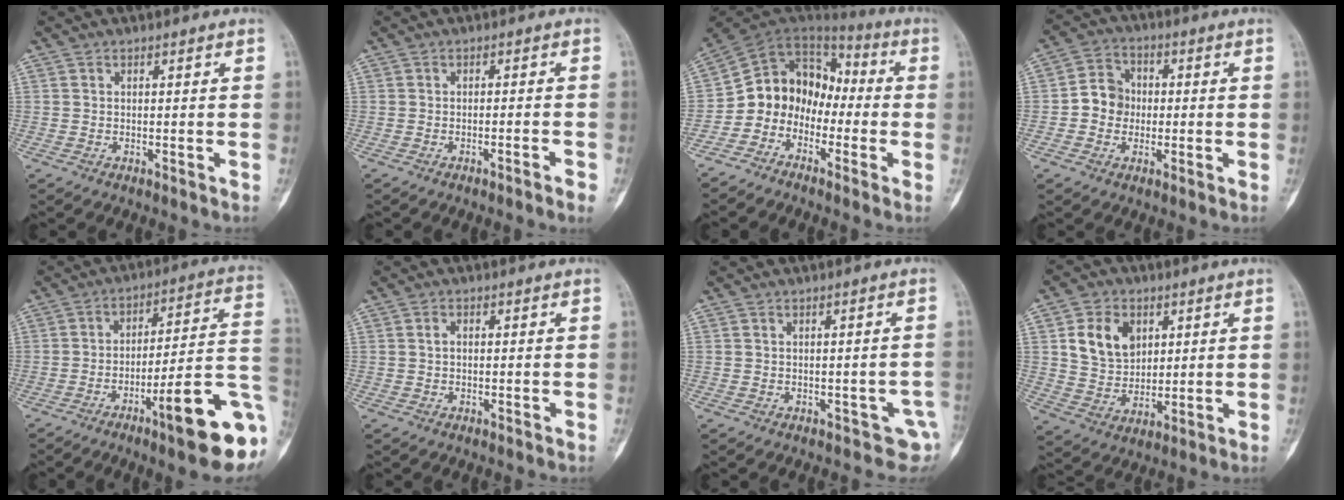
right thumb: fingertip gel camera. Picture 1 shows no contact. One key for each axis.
{"total": 2.2, "fx": -1.5, "fy": 0.0, "fz": 1.7, "tx": -0.035, "ty": 0.008, "tz": -0.018}
{"total": 12.0, "fx": -4.2, "fy": 10.0, "fz": 5.2, "tx": -0.059, "ty": 0.090, "tz": -0.089}
{"total": 7.0, "fx": -0.5, "fy": 6.3, "fz": 3.0, "tx": -0.021, "ty": 0.019, "tz": -0.020}
{"total": 19.1, "fx": -7.6, "fy": 3.4, "fz": 17.2, "tx": -0.193, "ty": 0.046, "tz": -0.107}
{"total": 1.2, "fx": 0.1, "fy": 0.8, "fz": 0.9, "tx": -0.015, "ty": 0.004, "tz": 0.000}
{"total": 3.9, "fx": -1.3, "fy": 2.6, "fz": 2.7, "tx": -0.005, "ty": 0.005, "tz": -0.013}
{"total": 10.6, "fx": 3.6, "fy": 8.0, "fz": 6.0, "tx": -0.076, "ty": -0.016, "tz": 0.073}